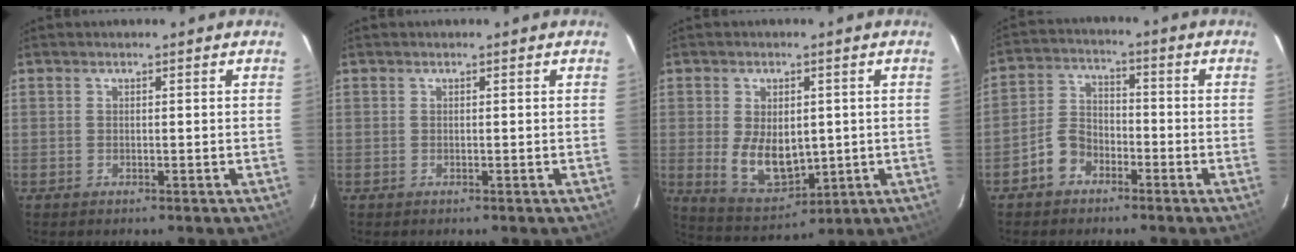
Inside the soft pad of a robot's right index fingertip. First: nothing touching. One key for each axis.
{"total": 0.0}
{"total": 9.9, "fx": -0.2, "fy": 6.1, "fz": 7.7, "tx": -0.155, "ty": -0.013, "tz": 0.016}
{"total": 6.5, "fx": -3.9, "fy": 4.5, "fz": 2.6, "tx": -0.060, "ty": 0.023, "tz": -0.073}